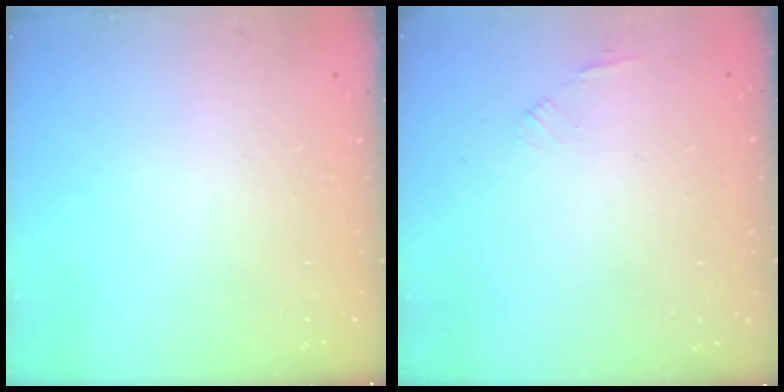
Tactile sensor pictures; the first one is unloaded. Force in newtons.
{"total": 1.0, "press": 0.9, "slide": 0.4}